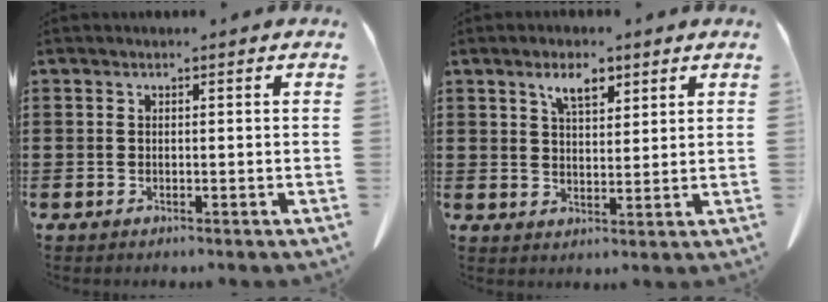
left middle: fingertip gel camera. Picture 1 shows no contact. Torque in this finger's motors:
{"motor_torque": [1.90, 0.24, 0.13, 0.08]}